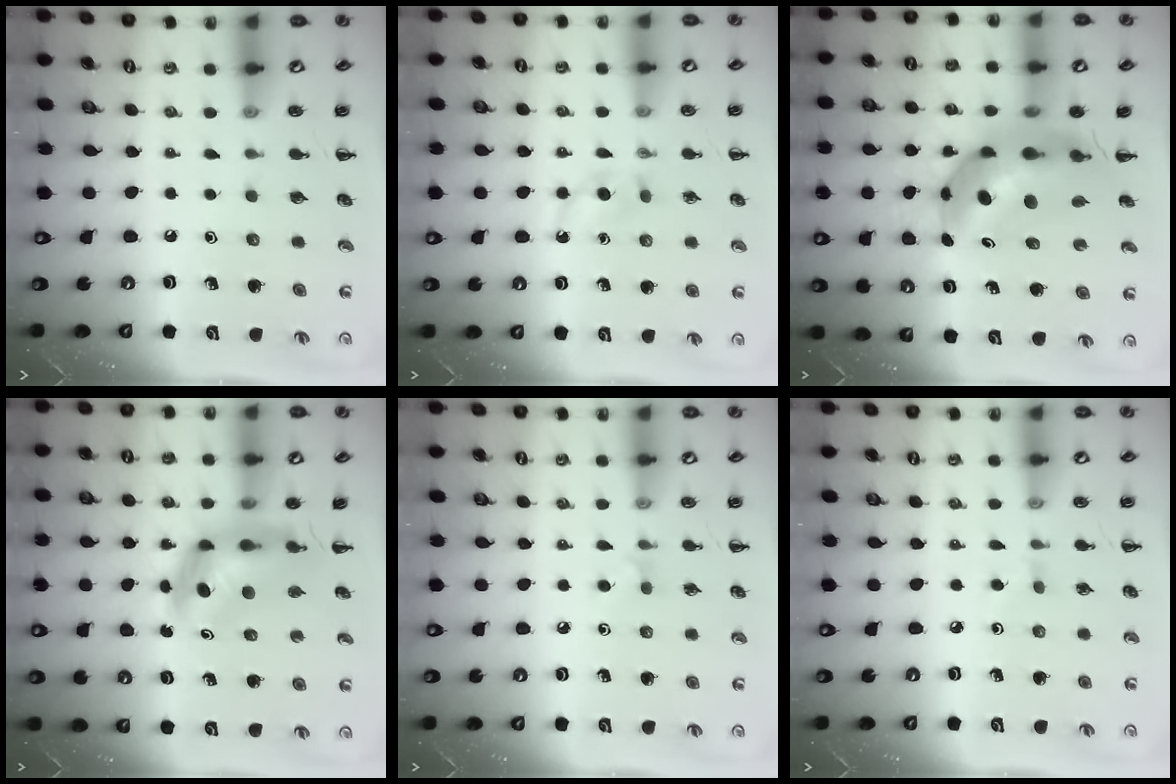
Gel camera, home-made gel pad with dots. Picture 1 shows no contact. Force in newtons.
{"total": 3.8, "press": 3.4, "slide": 1.8}
{"total": 11.6, "press": 11.1, "slide": 3.4}
{"total": 5.0, "press": 4.8, "slide": 1.3}
{"total": 4.3, "press": 4.1, "slide": 1.6}
{"total": 2.0, "press": 1.8, "slide": 0.8}